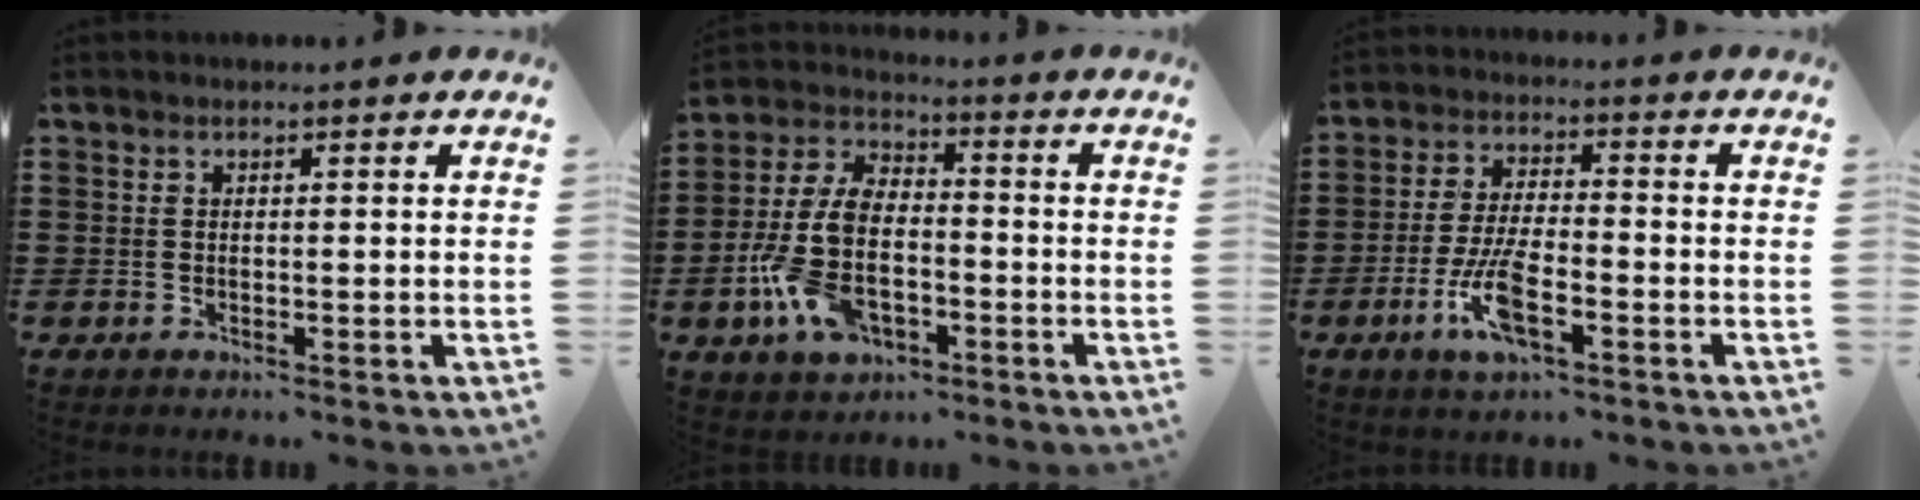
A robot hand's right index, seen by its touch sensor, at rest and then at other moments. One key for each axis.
{"total": 10.5, "fx": -2.8, "fy": 6.1, "fz": 8.1, "tx": -0.206, "ty": -0.007, "tz": -0.057}
{"total": 8.3, "fx": -3.5, "fy": 2.5, "fz": 7.1, "tx": -0.161, "ty": -0.013, "tz": -0.067}